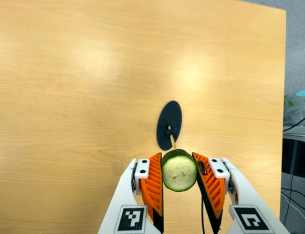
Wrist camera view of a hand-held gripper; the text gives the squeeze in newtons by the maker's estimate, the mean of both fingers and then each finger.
{"total": 9.3, "left": 8.9, "right": 9.7}